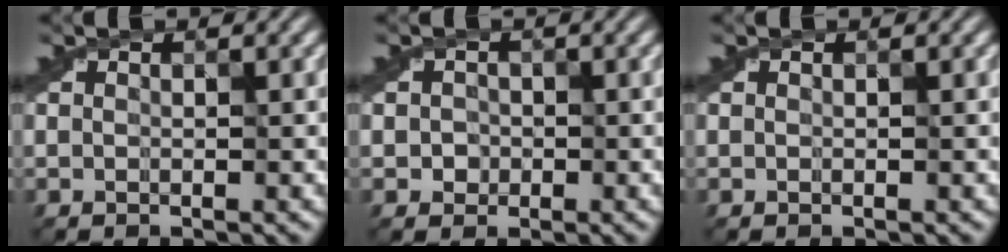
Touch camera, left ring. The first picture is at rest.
{"total": 1.1, "force": [0.0, 1.1, 0.1], "torque": [0.010, -0.001, -0.004]}
{"total": 0.0}